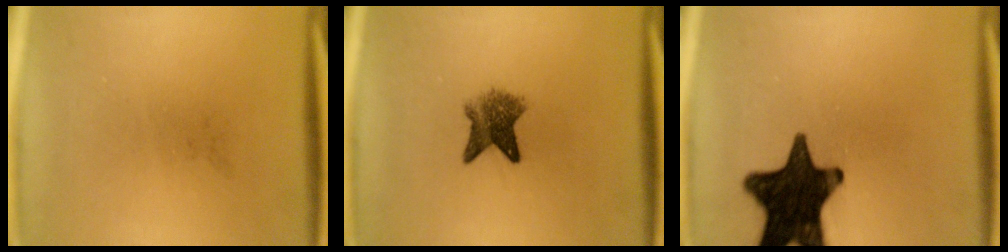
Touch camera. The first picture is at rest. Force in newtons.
{"total": 4.9}
{"total": 17.4}